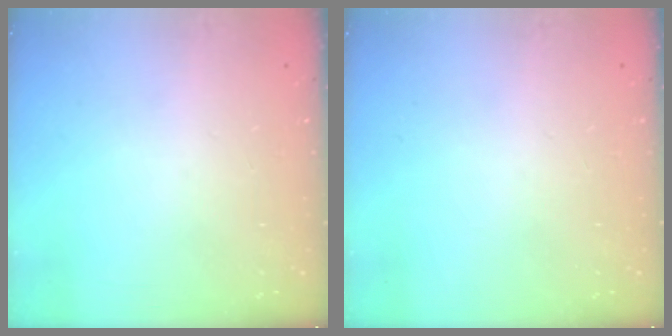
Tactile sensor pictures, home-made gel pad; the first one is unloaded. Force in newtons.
{"total": 0.0}